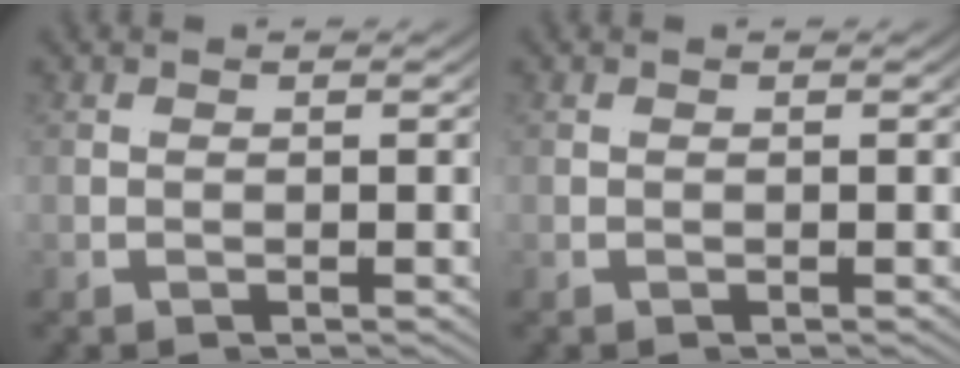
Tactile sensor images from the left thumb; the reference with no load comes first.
{"total": 0.0}